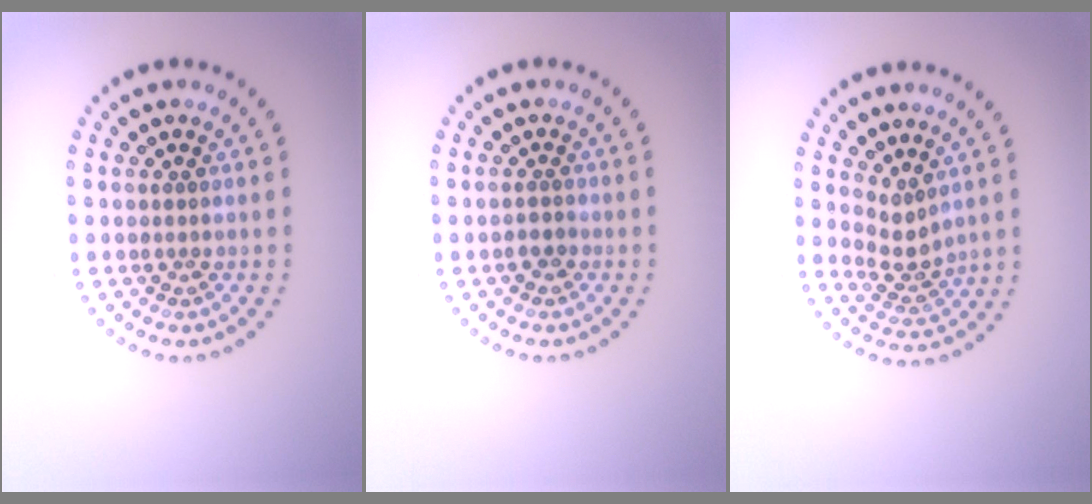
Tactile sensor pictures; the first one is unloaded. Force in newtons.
{"total": 1.1, "press": 1.0, "slide": 0.4}
{"total": 2.3, "press": 1.6, "slide": 1.7}